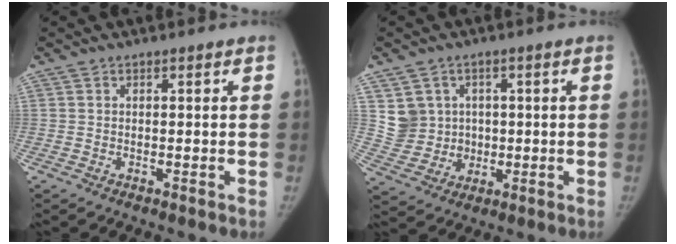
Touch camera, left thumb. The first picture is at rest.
{"total": 7.7, "force": [1.5, 7.4, 1.7], "torque": [0.002, 0.001, 0.035]}